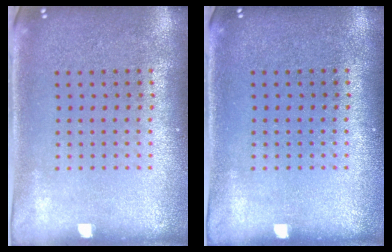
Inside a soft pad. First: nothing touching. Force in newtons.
{"total": 0.0}